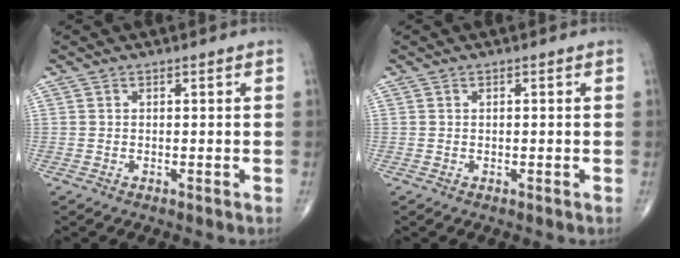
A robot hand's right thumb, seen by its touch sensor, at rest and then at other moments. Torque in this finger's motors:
{"motor_torque": [-0.11, -0.11, 0.08, 0.11, 0.03]}